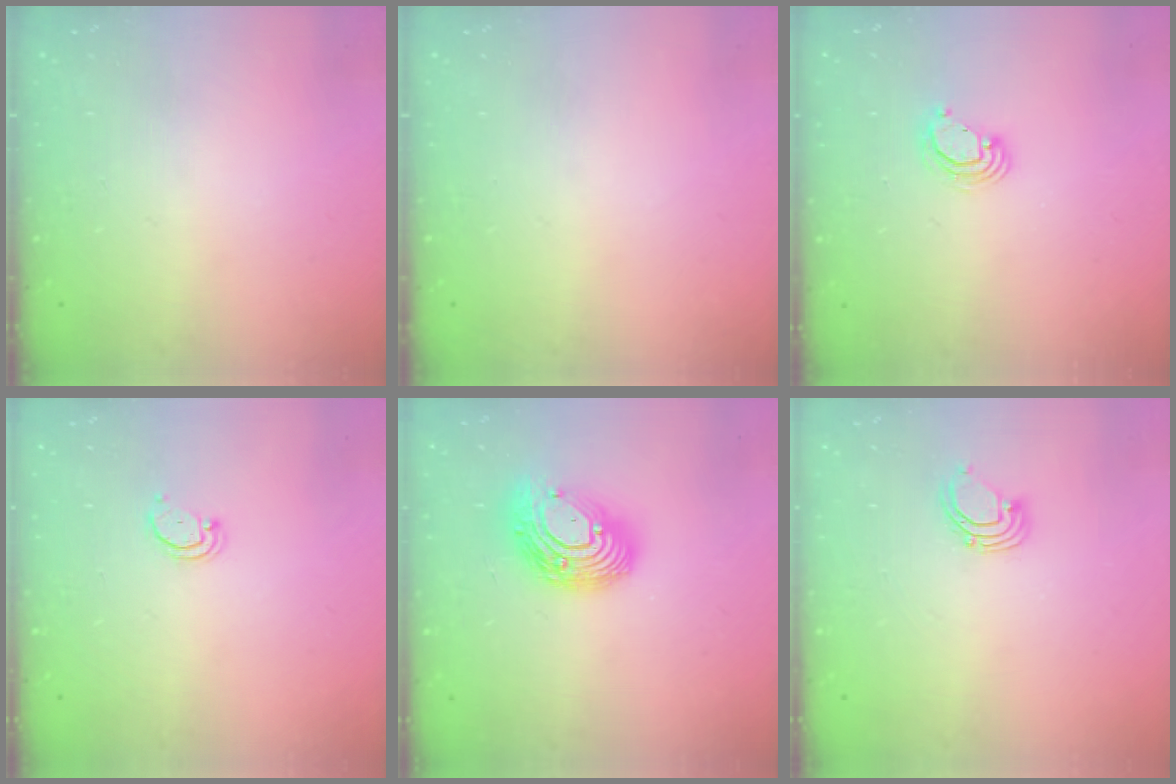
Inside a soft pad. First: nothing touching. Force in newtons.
{"total": 0.0}
{"total": 4.1, "press": 4.1, "slide": 0.2}
{"total": 2.2, "press": 2.2, "slide": 0.4}
{"total": 15.3, "press": 15.3, "slide": 1.2}
{"total": 2.9, "press": 2.9, "slide": 0.3}